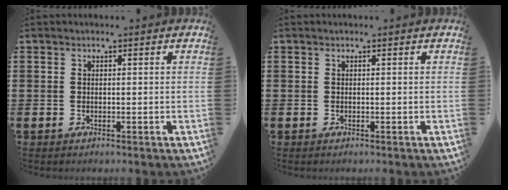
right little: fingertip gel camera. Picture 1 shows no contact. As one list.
[{"total": 0.0}]